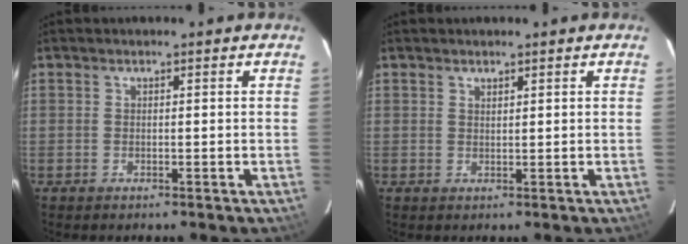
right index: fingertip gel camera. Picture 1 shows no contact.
{"total": 0.8, "force": [0.7, 0.3, 0.3], "torque": [-0.005, 0.000, 0.013]}